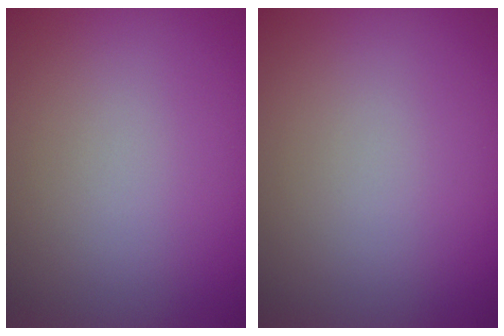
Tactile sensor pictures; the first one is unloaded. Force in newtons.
{"total": 0.0}